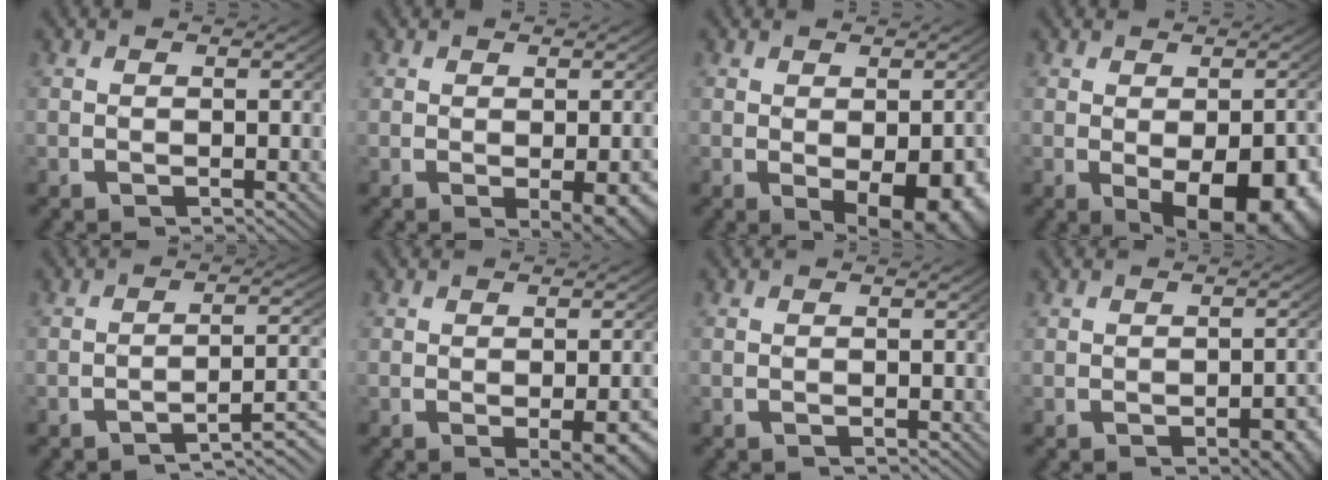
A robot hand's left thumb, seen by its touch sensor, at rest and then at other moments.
{"total": 3.4, "force": [-0.5, 1.4, 3.1], "torque": [-0.043, -0.020, 0.006]}
{"total": 6.9, "force": [-1.5, 3.8, 5.5], "torque": [-0.092, -0.039, 0.003]}
{"total": 9.4, "force": [-2.4, 5.3, 7.3], "torque": [-0.120, -0.044, -0.007]}
{"total": 5.5, "force": [-3.8, 1.6, 3.6], "torque": [-0.048, -0.005, -0.051]}
{"total": 3.7, "force": [-0.9, 1.4, 3.3], "torque": [-0.046, -0.015, -0.003]}
{"total": 0.0}
{"total": 2.9, "force": [-1.0, 1.5, 2.2], "torque": [-0.031, -0.011, -0.009]}